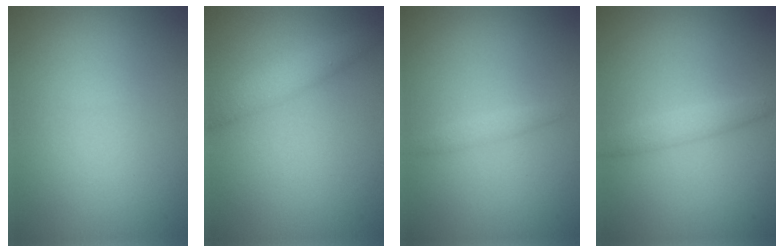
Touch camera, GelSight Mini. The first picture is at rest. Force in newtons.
{"total": 2.8, "press": 2.8, "slide": 0.1}
{"total": 0.5, "press": 0.5, "slide": 0.1}
{"total": 1.8, "press": 1.8, "slide": 0.1}